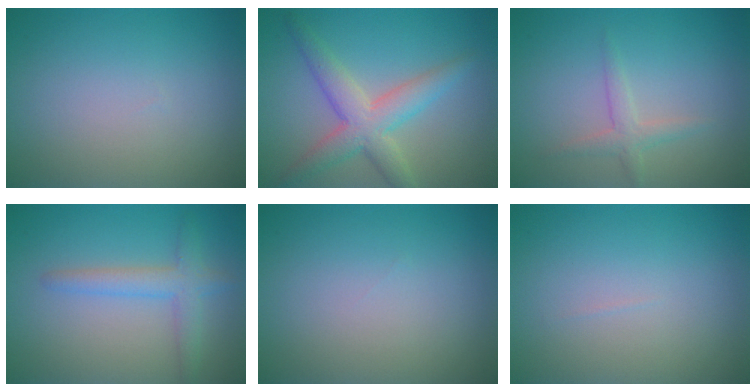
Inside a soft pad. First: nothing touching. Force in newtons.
{"total": 4.9, "press": 4.9, "slide": 0.1}
{"total": 1.7, "press": 1.7, "slide": 0.1}
{"total": 2.8, "press": 2.8, "slide": 0.2}
{"total": 0.0}
{"total": 0.0}